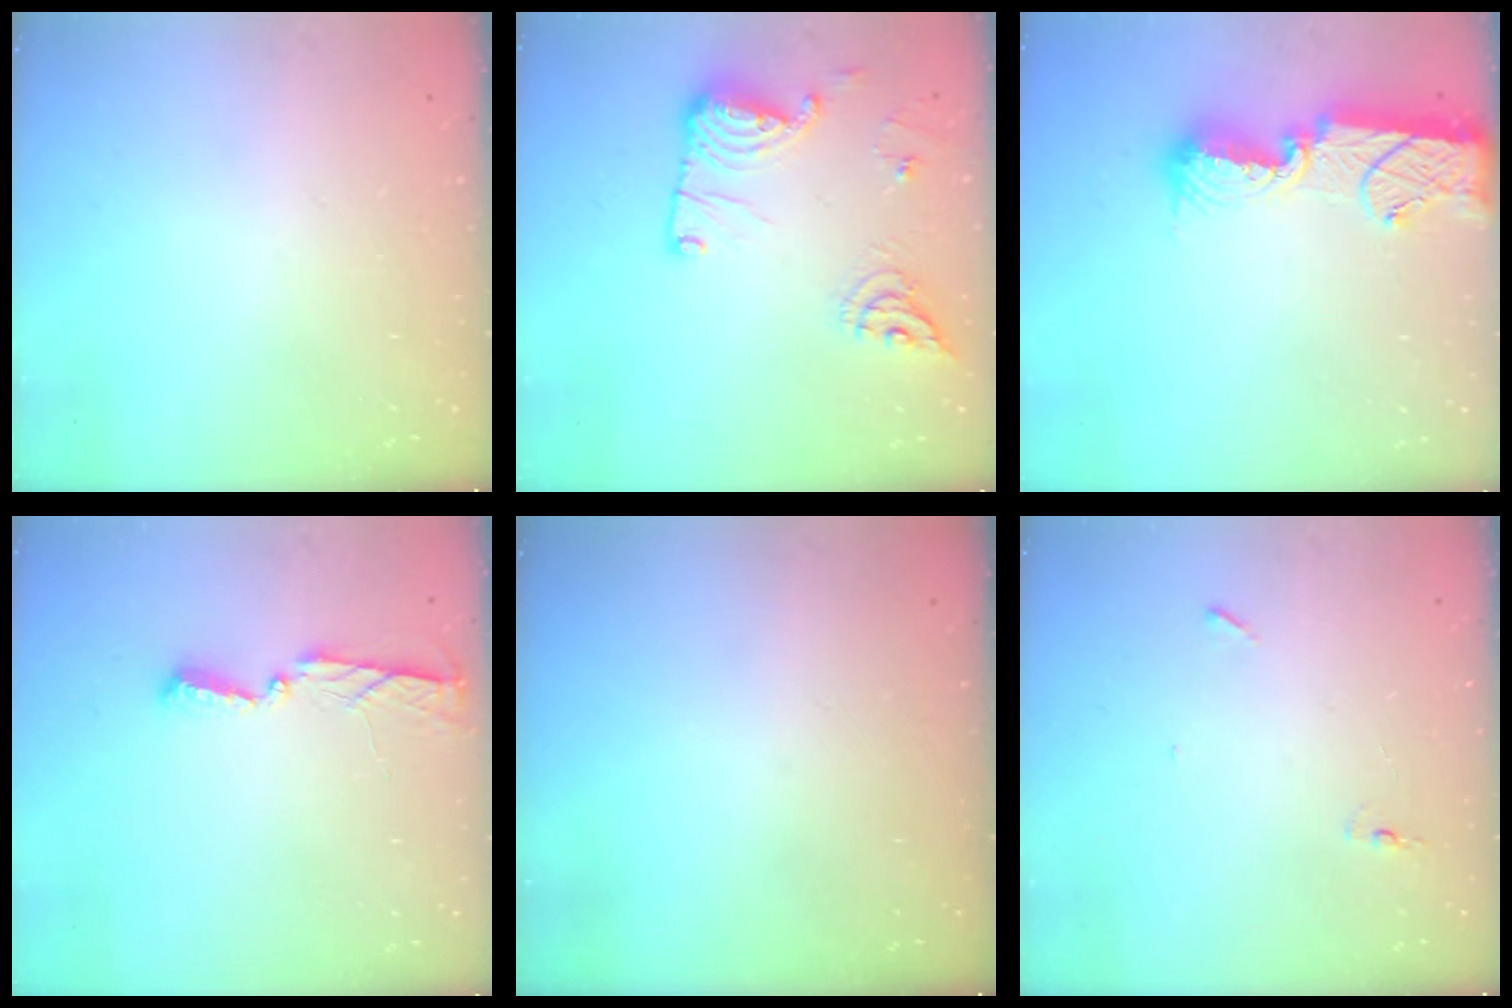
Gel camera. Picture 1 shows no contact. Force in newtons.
{"total": 14.5, "press": 14.5, "slide": 0.4}
{"total": 13.4, "press": 13.2, "slide": 2.3}
{"total": 4.0, "press": 4.0, "slide": 0.5}
{"total": 0.0}
{"total": 4.7, "press": 4.5, "slide": 1.4}